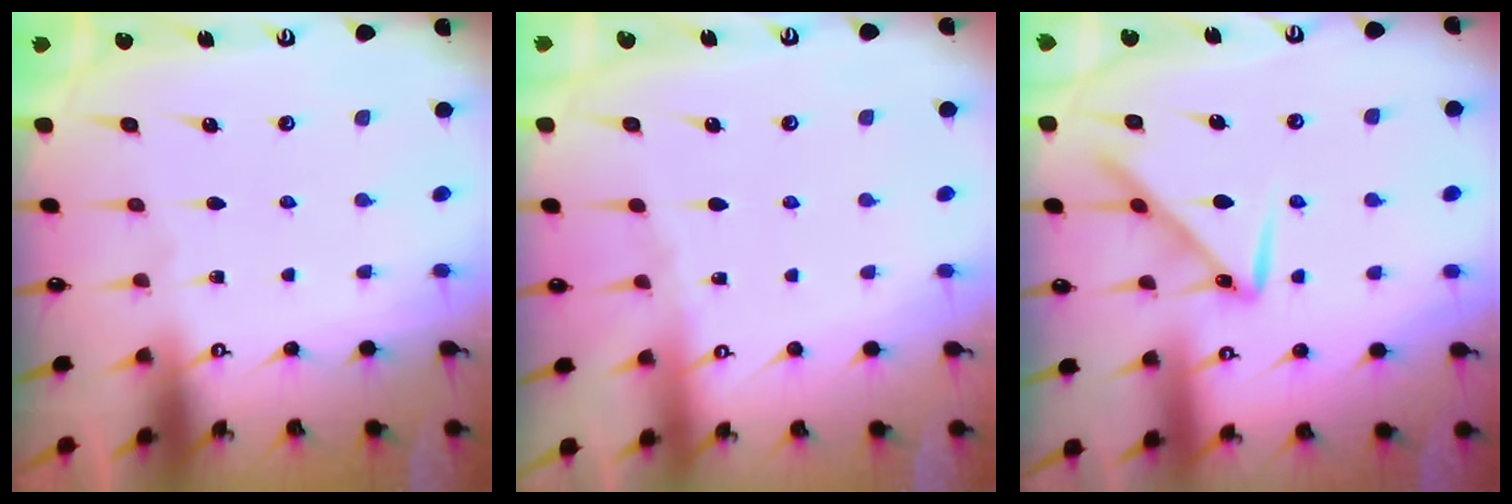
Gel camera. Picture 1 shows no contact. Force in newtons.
{"total": 2.2, "press": 2.1, "slide": 0.5}
{"total": 10.1, "press": 10.1, "slide": 0.6}